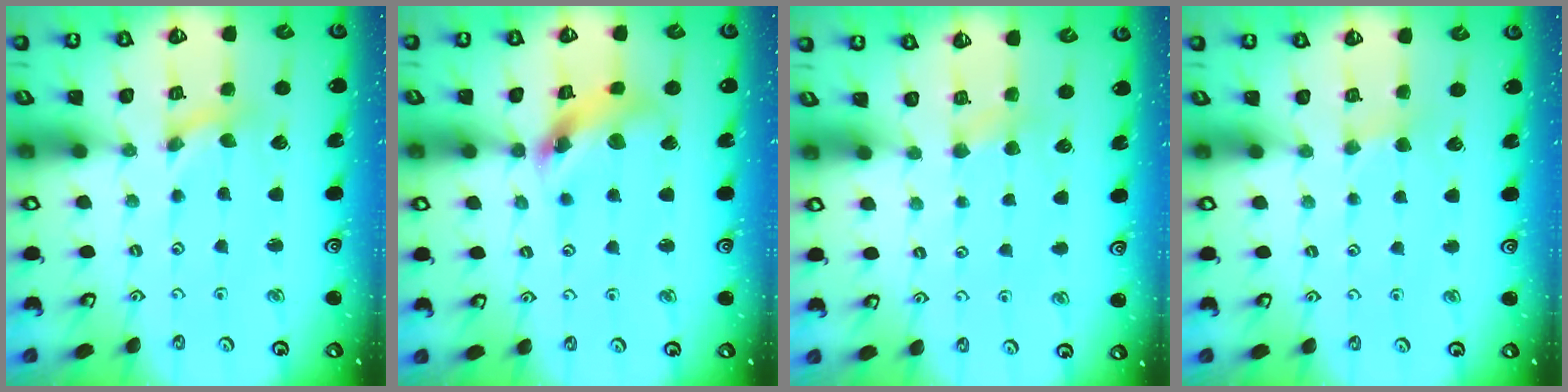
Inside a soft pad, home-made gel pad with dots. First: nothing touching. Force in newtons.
{"total": 11.4, "press": 11.3, "slide": 1.5}
{"total": 2.6, "press": 2.6, "slide": 0.5}
{"total": 2.0, "press": 2.0, "slide": 0.3}